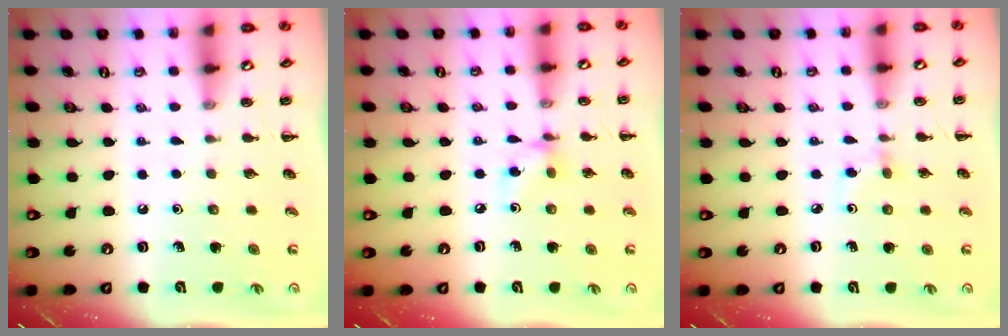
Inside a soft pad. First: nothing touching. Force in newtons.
{"total": 5.1, "press": 4.9, "slide": 1.2}
{"total": 2.6, "press": 2.4, "slide": 1.1}